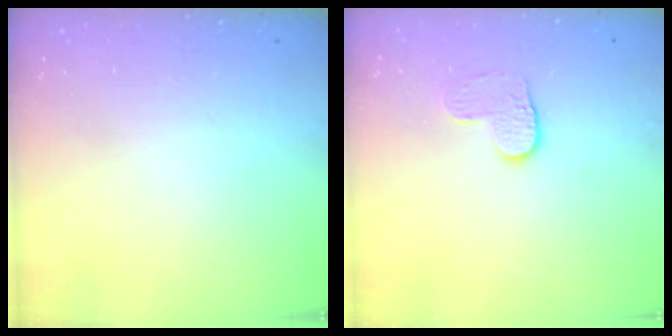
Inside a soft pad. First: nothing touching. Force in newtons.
{"total": 4.0, "press": 4.0, "slide": 0.4}